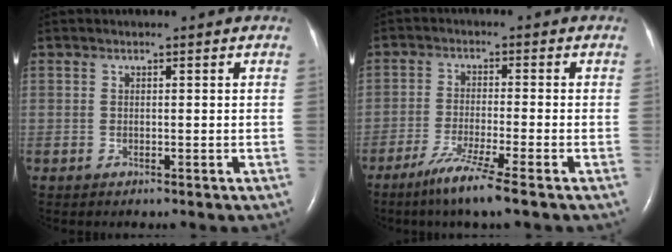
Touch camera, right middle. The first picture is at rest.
{"total": 6.7, "force": [-4.5, -0.7, 4.9], "torque": [-0.095, -0.021, -0.087]}